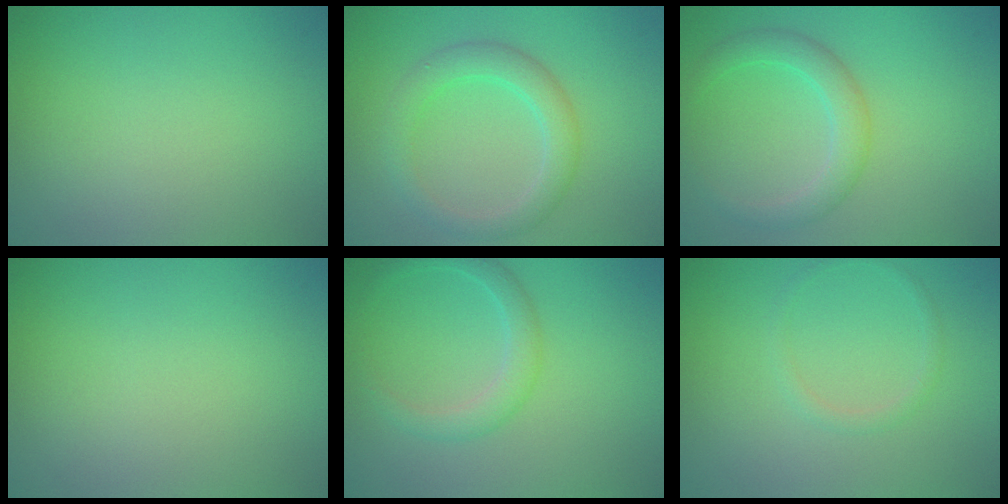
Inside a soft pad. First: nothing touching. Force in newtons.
{"total": 3.3, "press": 3.3, "slide": 0.1}
{"total": 3.0, "press": 3.0, "slide": 0.1}
{"total": 0.0}
{"total": 2.3, "press": 2.3, "slide": 0.2}
{"total": 1.0, "press": 1.0, "slide": 0.1}